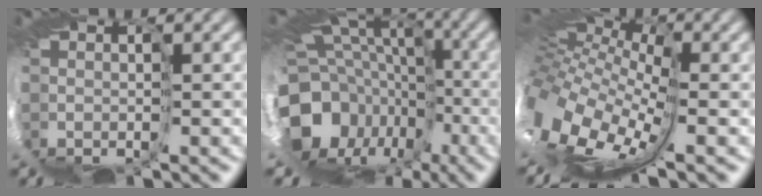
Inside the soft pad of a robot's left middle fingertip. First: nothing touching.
{"total": 14.1, "force": [-3.6, 11.6, 7.2], "torque": [-0.115, -0.022, -0.054]}
{"total": 11.1, "force": [-0.2, 6.2, 9.2], "torque": [-0.178, -0.027, 0.031]}